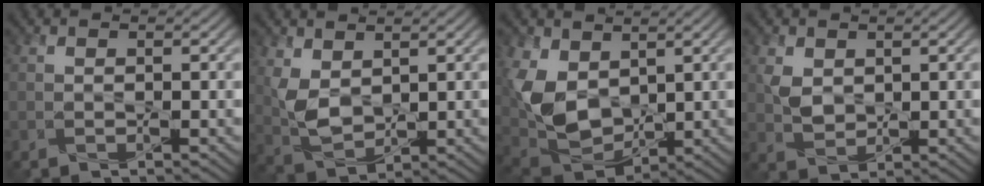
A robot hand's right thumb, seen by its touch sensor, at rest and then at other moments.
{"total": 5.3, "force": [1.9, 3.3, 3.6], "torque": [-0.091, -0.007, 0.042]}
{"total": 9.7, "force": [2.2, 6.7, 6.7], "torque": [-0.188, -0.007, 0.046]}
{"total": 3.2, "force": [1.0, 2.3, 1.8], "torque": [-0.049, -0.003, 0.022]}